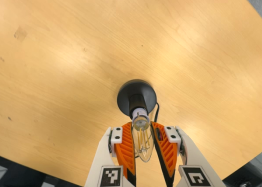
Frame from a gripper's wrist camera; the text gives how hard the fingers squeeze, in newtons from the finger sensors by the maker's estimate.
{"total": 8.2, "left": 7.0, "right": 9.5}